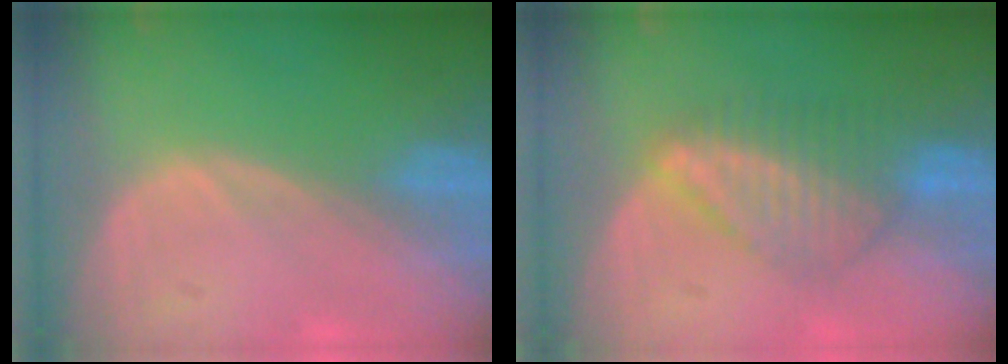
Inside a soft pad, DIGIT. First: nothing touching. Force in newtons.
{"total": 6.4, "press": 6.4, "slide": 0.1}